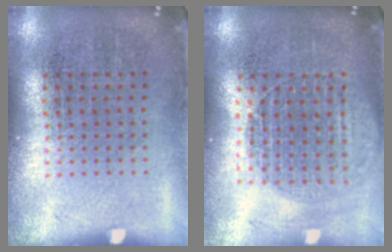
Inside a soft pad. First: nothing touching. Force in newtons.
{"total": 1.6, "press": 1.4, "slide": 0.7}